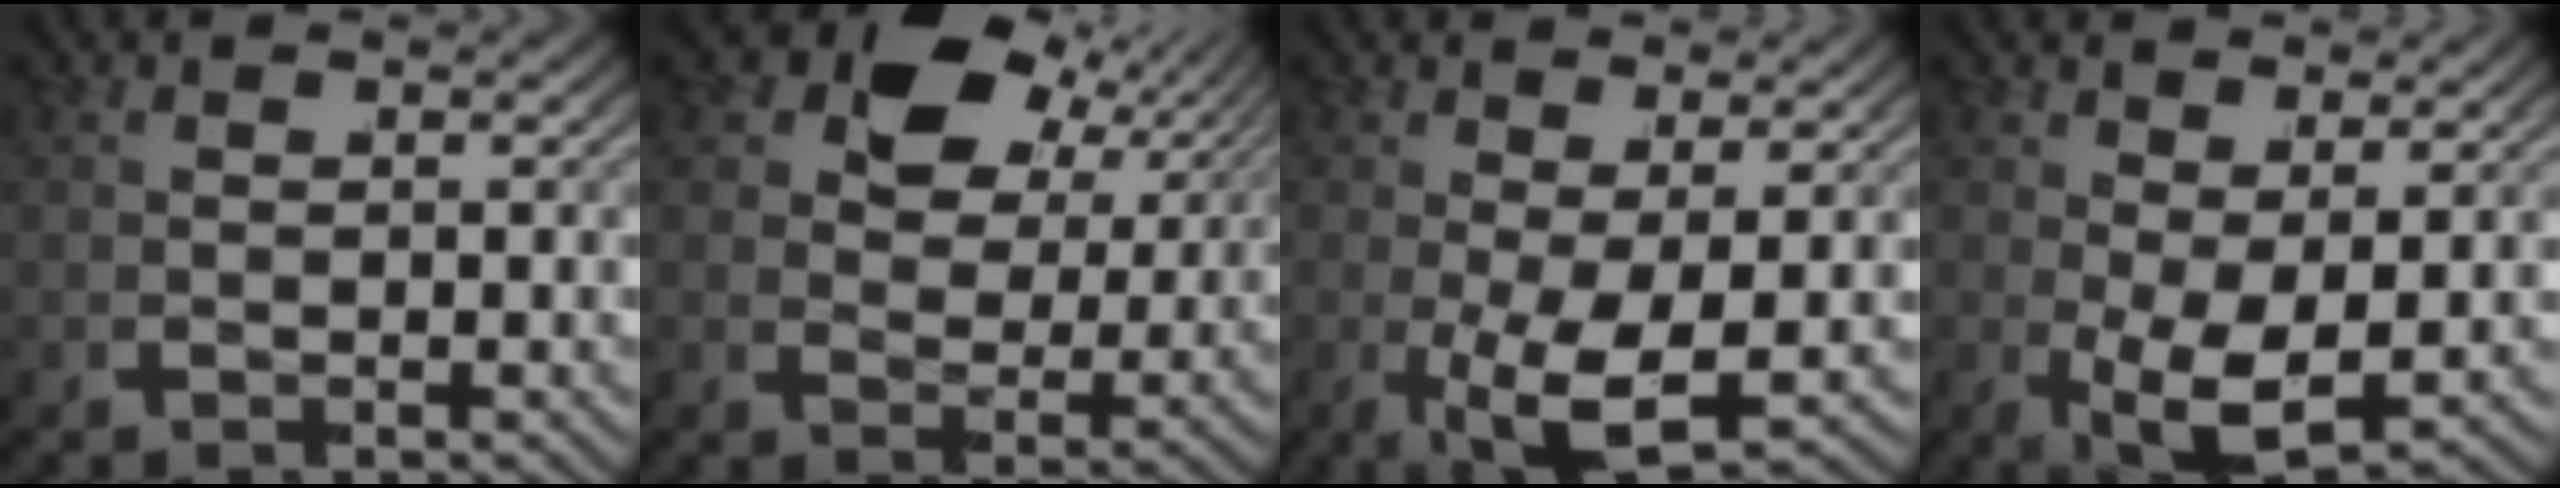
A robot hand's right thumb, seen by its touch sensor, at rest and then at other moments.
{"total": 8.1, "force": [3.4, 5.2, 5.2], "torque": [-0.095, 0.002, 0.047]}
{"total": 5.0, "force": [-0.4, 2.4, 4.4], "torque": [-0.084, -0.025, -0.005]}
{"total": 4.7, "force": [0.0, 2.8, 3.8], "torque": [-0.074, -0.030, 0.006]}